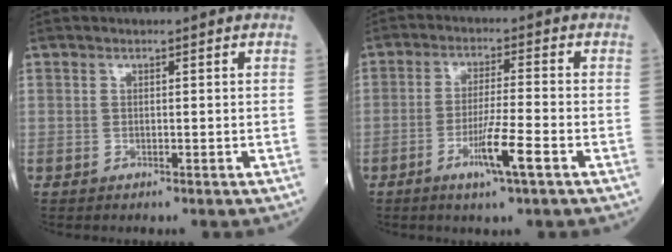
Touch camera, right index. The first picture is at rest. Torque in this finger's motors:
{"motor_torque": [0.97, -0.58, 0.45, 0.14]}